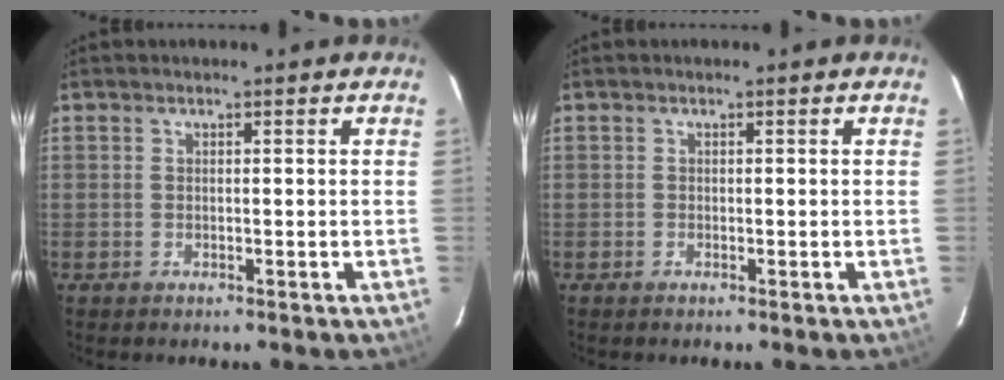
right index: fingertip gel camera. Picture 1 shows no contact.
{"total": 0.0}